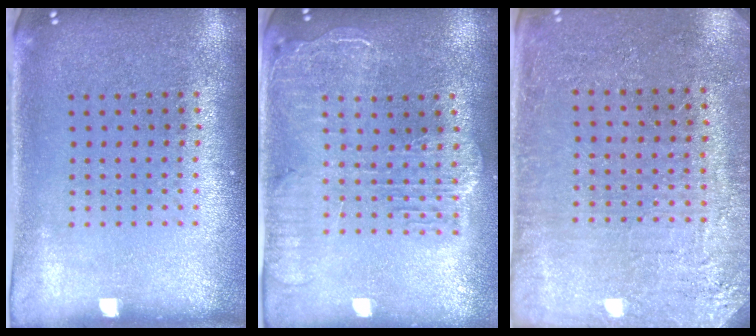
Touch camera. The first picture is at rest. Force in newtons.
{"total": 2.3, "press": 2.0, "slide": 1.1}
{"total": 2.8, "press": 2.8, "slide": 0.3}